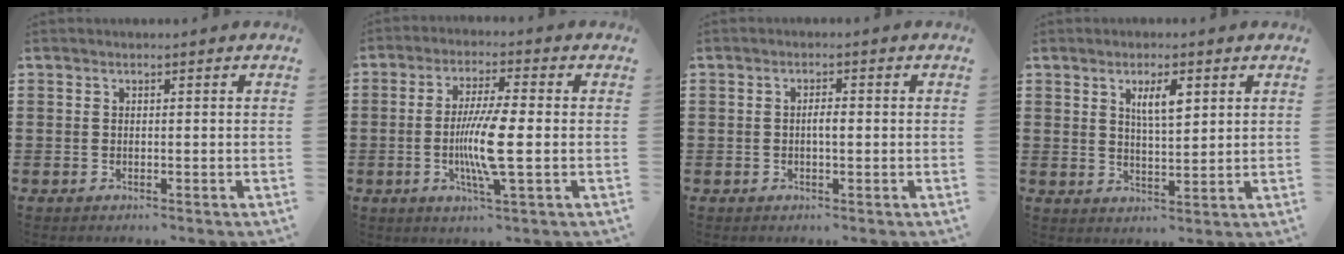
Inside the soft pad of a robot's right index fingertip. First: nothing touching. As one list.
[{"total": 8.9, "force": [-1.4, 1.0, 8.7], "torque": [-0.176, -0.019, -0.031]}, {"total": 1.9, "force": [-0.2, 0.5, 1.8], "torque": [-0.032, -0.001, -0.003]}, {"total": 4.3, "force": [1.9, 1.2, 3.7], "torque": [-0.068, 0.004, 0.029]}]